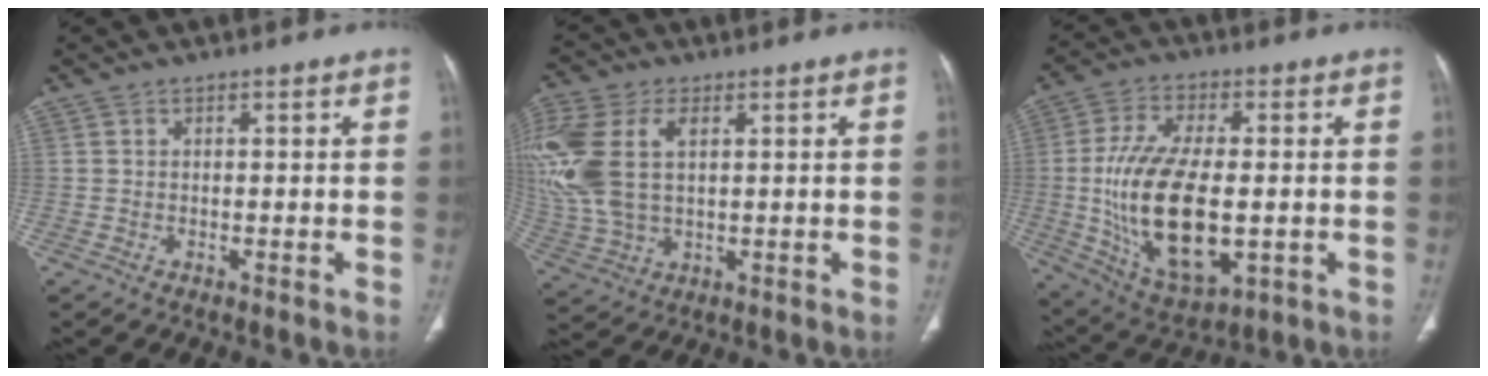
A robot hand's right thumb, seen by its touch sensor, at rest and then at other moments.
{"total": 18.9, "force": [4.4, 11.4, 14.4], "torque": [-0.368, 0.007, 0.087]}
{"total": 20.0, "force": [-1.8, 10.0, 17.2], "torque": [-0.319, -0.006, -0.014]}